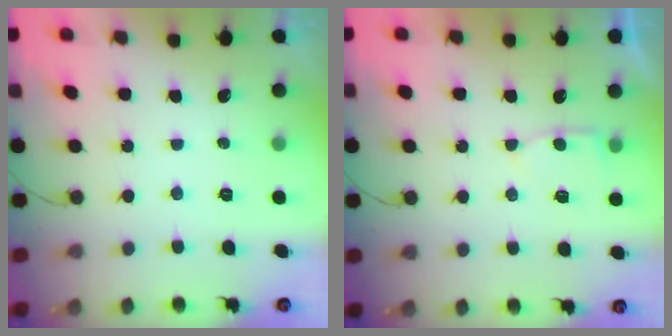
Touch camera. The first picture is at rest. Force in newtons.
{"total": 4.2, "press": 4.2, "slide": 0.4}